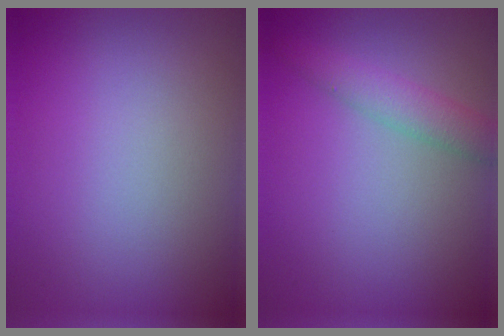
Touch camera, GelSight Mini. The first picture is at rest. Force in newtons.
{"total": 2.4, "press": 2.4, "slide": 0.1}